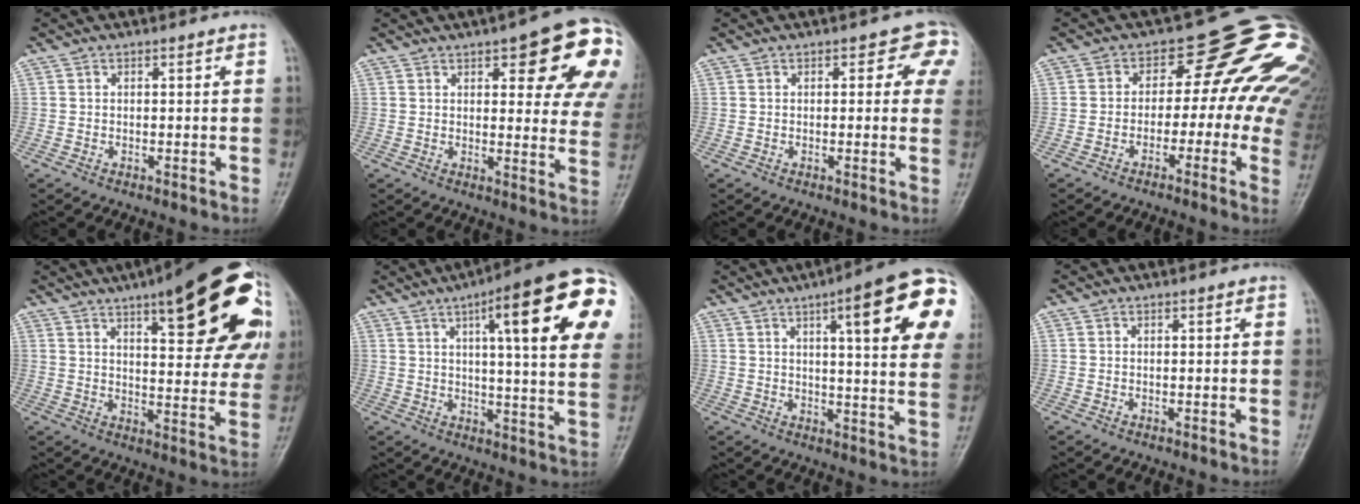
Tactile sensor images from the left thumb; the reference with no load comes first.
{"total": 18.9, "force": [8.1, 6.1, 16.0], "torque": [-0.164, -0.025, 0.094]}
{"total": 5.3, "force": [2.1, 3.1, 3.7], "torque": [0.007, -0.001, 0.012]}
{"total": 15.6, "force": [0.4, 9.4, 12.4], "torque": [-0.107, 0.039, -0.007]}
{"total": 27.9, "force": [12.5, 8.9, 23.3], "torque": [-0.259, -0.004, 0.172]}
{"total": 24.5, "force": [8.7, 4.7, 22.4], "torque": [-0.263, -0.004, 0.112]}
{"total": 21.4, "force": [7.9, 4.4, 19.4], "torque": [-0.224, -0.011, 0.097]}
{"total": 0.0}